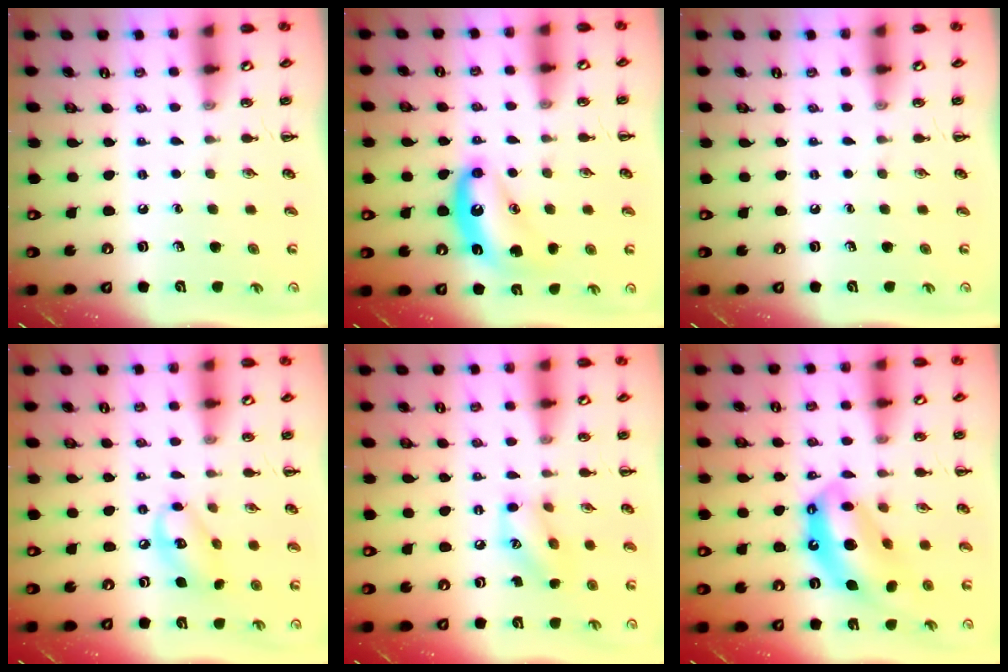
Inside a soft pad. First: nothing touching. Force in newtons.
{"total": 11.5, "press": 11.4, "slide": 1.2}
{"total": 0.0}
{"total": 10.1, "press": 9.9, "slide": 1.9}
{"total": 9.8, "press": 9.8, "slide": 0.3}
{"total": 14.1, "press": 13.5, "slide": 4.0}